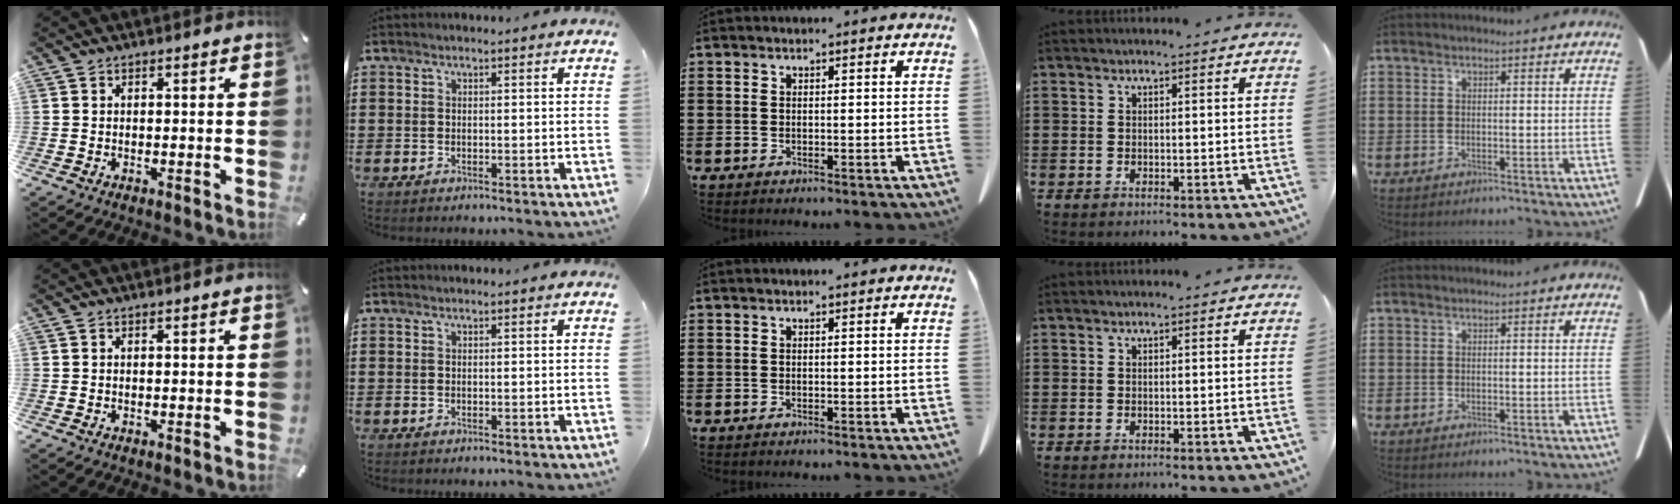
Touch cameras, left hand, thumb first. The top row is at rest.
{}